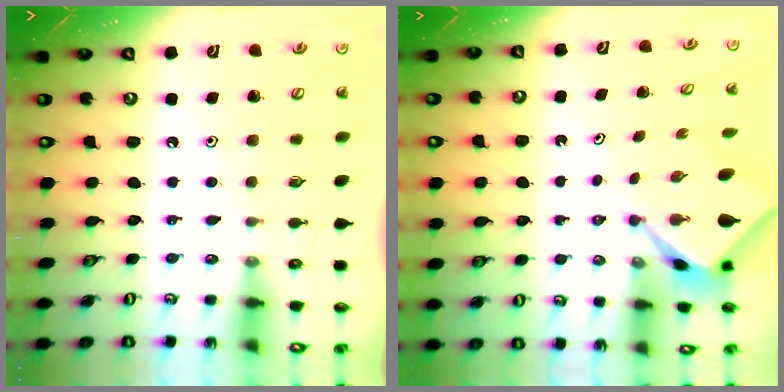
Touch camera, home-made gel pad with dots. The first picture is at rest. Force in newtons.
{"total": 2.4, "press": 2.4, "slide": 0.3}